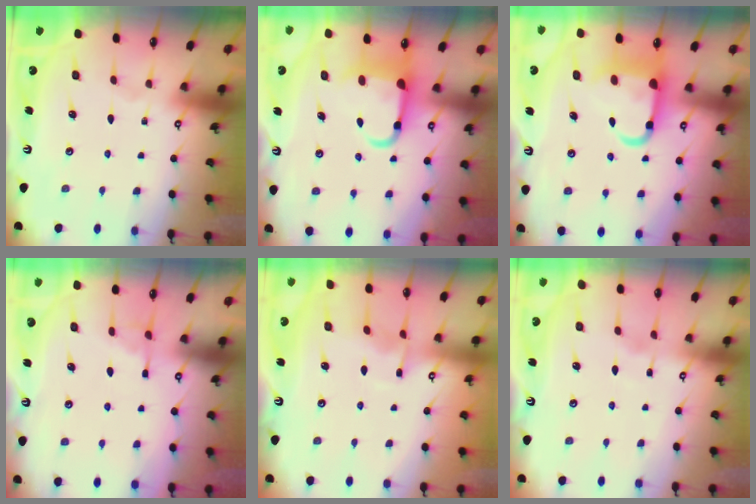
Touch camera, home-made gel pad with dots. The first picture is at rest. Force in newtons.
{"total": 7.0, "press": 6.7, "slide": 1.9}
{"total": 9.9, "press": 9.7, "slide": 1.7}
{"total": 4.1, "press": 4.1, "slide": 0.5}
{"total": 5.8, "press": 5.8, "slide": 0.5}
{"total": 2.6, "press": 2.5, "slide": 0.2}